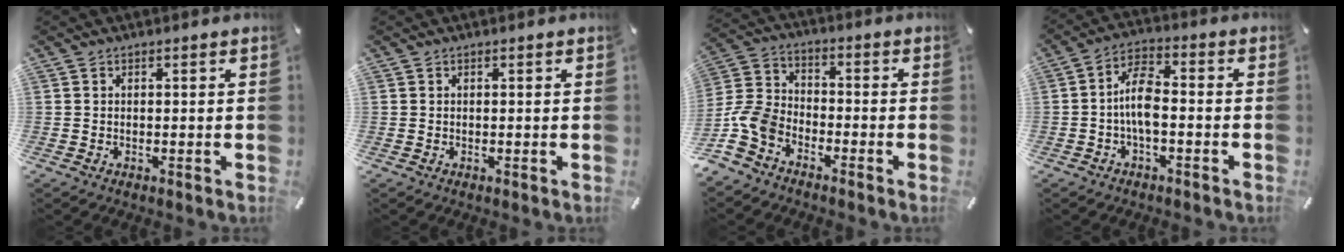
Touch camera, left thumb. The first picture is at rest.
{"total": 0.0}
{"total": 9.3, "force": [-6.1, 5.9, 3.7], "torque": [-0.094, 0.027, -0.119]}
{"total": 8.3, "force": [-1.8, 3.8, 7.1], "torque": [-0.139, 0.012, -0.031]}